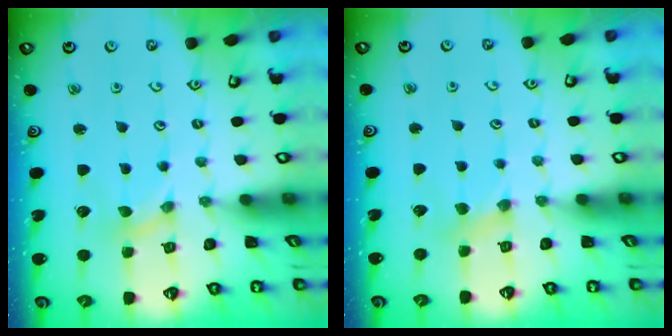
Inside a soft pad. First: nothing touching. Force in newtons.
{"total": 2.8, "press": 2.7, "slide": 0.5}